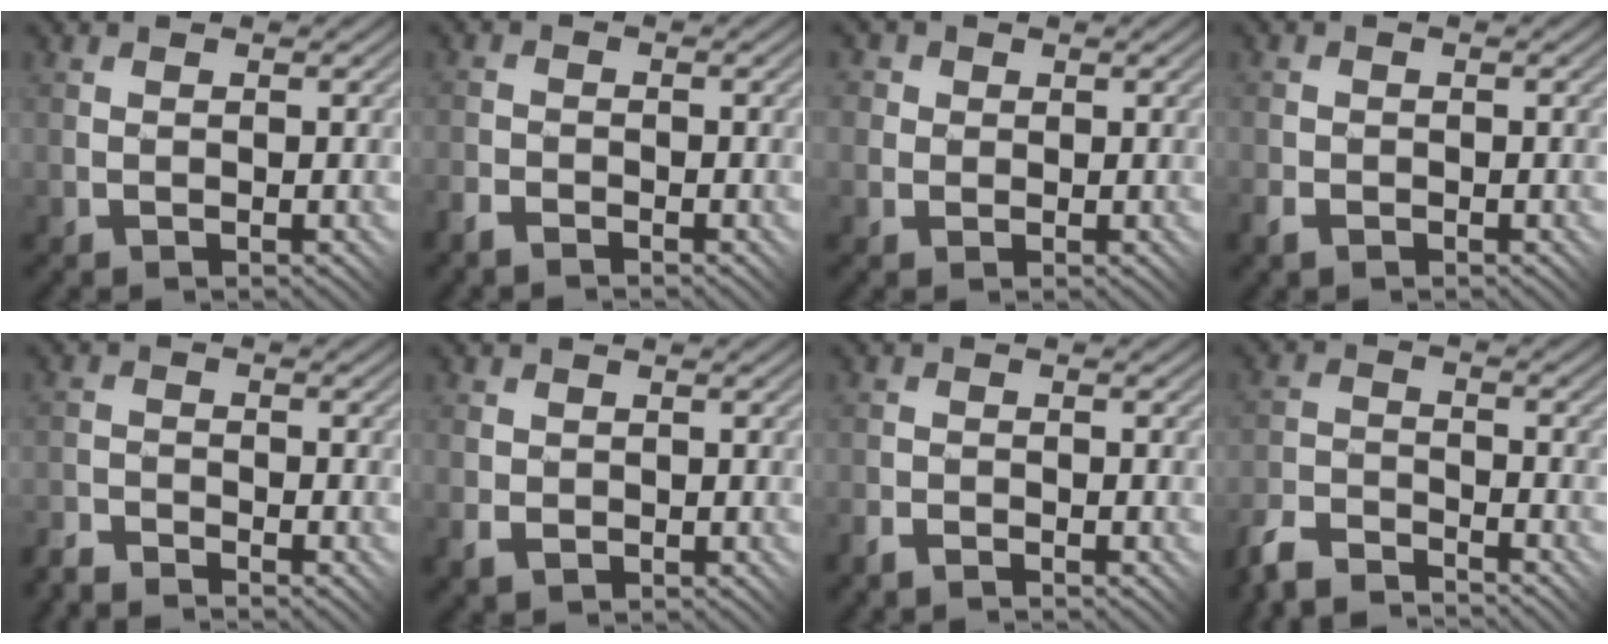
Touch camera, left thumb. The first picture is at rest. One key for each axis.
{"total": 2.3, "fx": -2.0, "fy": 0.9, "fz": 0.7, "tx": -0.020, "ty": 0.001, "tz": -0.049}
{"total": 4.5, "fx": 1.6, "fy": 4.0, "fz": 1.1, "tx": -0.032, "ty": 0.018, "tz": 0.012}
{"total": 2.0, "fx": -1.1, "fy": 1.6, "fz": 0.7, "tx": -0.020, "ty": -0.005, "tz": -0.029}
{"total": 3.4, "fx": -3.3, "fy": 0.4, "fz": 0.4, "tx": -0.007, "ty": 0.000, "tz": -0.073}
{"total": 1.8, "fx": -0.2, "fy": 1.6, "fz": 0.7, "tx": -0.020, "ty": -0.003, "tz": -0.005}
{"total": 2.0, "fx": -1.8, "fy": 0.6, "fz": 0.5, "tx": -0.015, "ty": 0.001, "tz": -0.044}
{"total": 5.9, "fx": -5.5, "fy": 1.4, "fz": 1.8, "tx": -0.041, "ty": -0.003, "tz": -0.123}